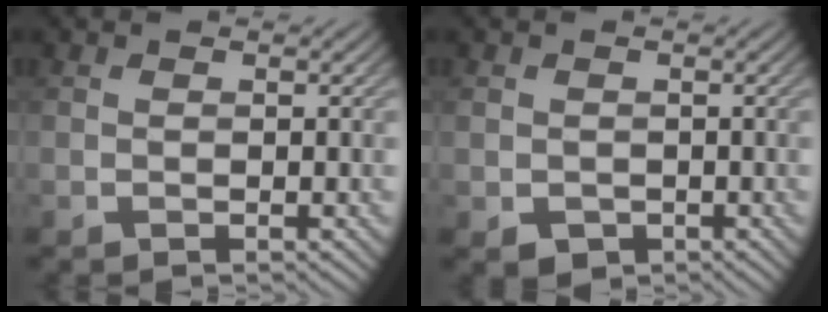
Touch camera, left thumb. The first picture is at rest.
{"total": 2.0, "force": [-0.5, 1.8, 0.5], "torque": [-0.017, -0.010, -0.010]}